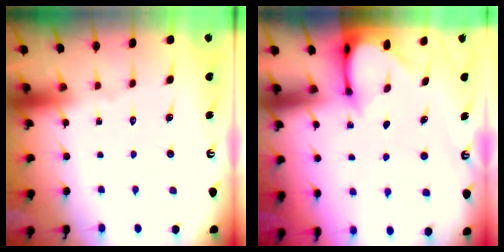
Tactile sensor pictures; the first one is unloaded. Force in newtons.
{"total": 3.3, "press": 3.3, "slide": 0.2}